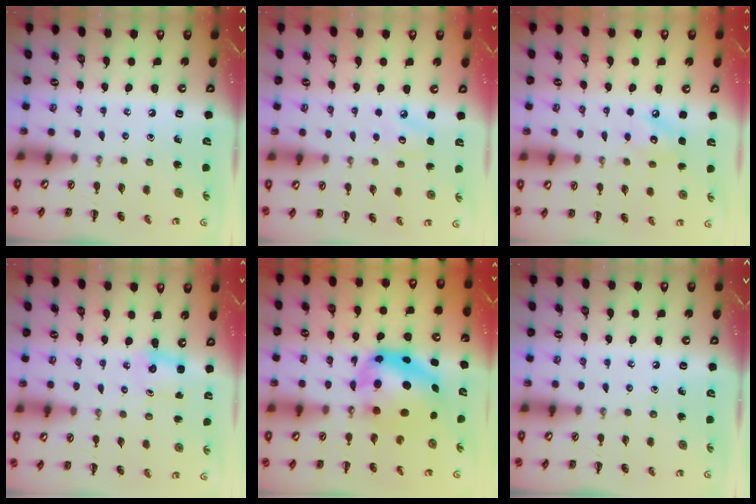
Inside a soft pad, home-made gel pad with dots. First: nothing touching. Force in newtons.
{"total": 3.8, "press": 3.6, "slide": 1.1}
{"total": 6.7, "press": 6.7, "slide": 0.4}
{"total": 2.0, "press": 1.9, "slide": 0.7}
{"total": 8.3, "press": 8.1, "slide": 1.9}
{"total": 0.0}